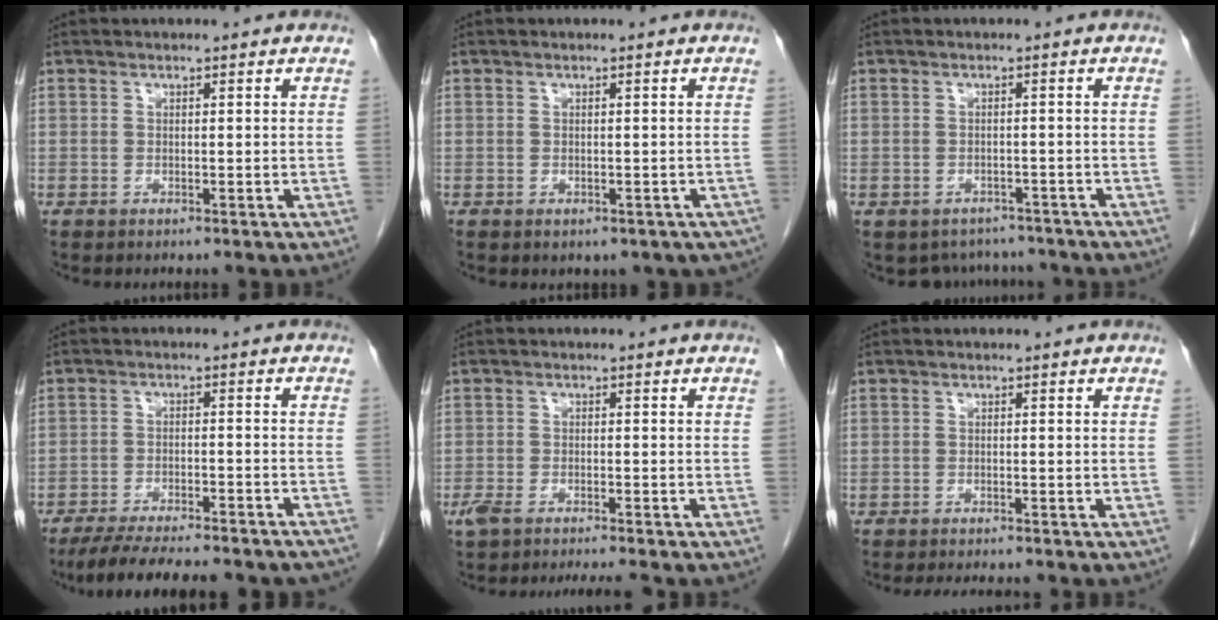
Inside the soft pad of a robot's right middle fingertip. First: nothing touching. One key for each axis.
{"total": 3.8, "fx": -2.5, "fy": 2.4, "fz": 1.4, "tx": -0.007, "ty": 0.007, "tz": -0.022}
{"total": 5.9, "fx": -5.1, "fy": 3.0, "fz": 0.3, "tx": 0.005, "ty": 0.012, "tz": -0.062}
{"total": 18.4, "fx": -16.3, "fy": 2.8, "fz": 8.0, "tx": -0.115, "ty": -0.017, "tz": -0.221}
{"total": 8.0, "fx": -6.8, "fy": 1.1, "fz": 4.1, "tx": -0.065, "ty": -0.004, "tz": -0.104}
{"total": 4.9, "fx": -4.5, "fy": 0.8, "fz": 1.8, "tx": -0.019, "ty": -0.007, "tz": -0.063}